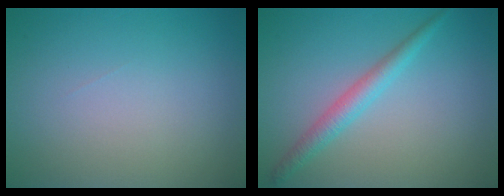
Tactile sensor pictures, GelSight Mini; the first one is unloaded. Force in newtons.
{"total": 2.4, "press": 2.4, "slide": 0.0}